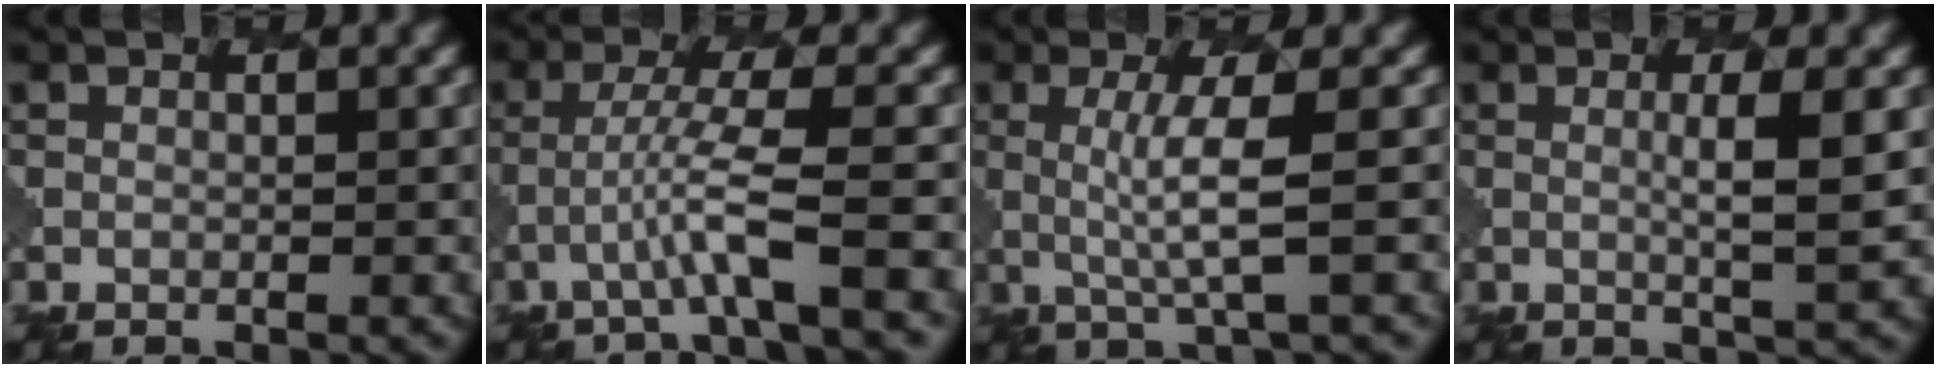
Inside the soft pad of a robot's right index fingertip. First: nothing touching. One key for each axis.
{"total": 3.7, "fx": -1.5, "fy": -0.2, "fz": 3.4, "tx": -0.070, "ty": 0.010, "tz": -0.037}
{"total": 3.8, "fx": 0.6, "fy": 0.4, "fz": 3.7, "tx": -0.077, "ty": -0.004, "tz": 0.013}
{"total": 3.3, "fx": 0.7, "fy": 0.5, "fz": 3.1, "tx": -0.049, "ty": -0.001, "tz": 0.010}